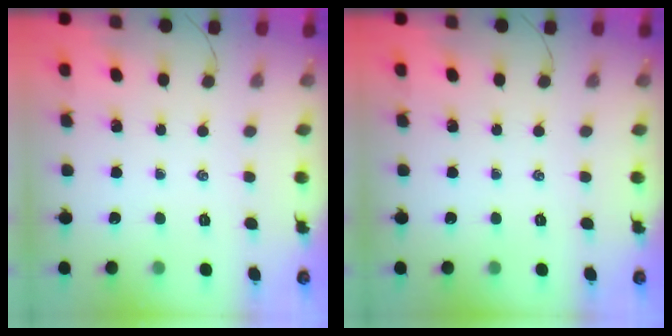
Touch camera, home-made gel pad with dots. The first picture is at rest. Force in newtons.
{"total": 0.0}